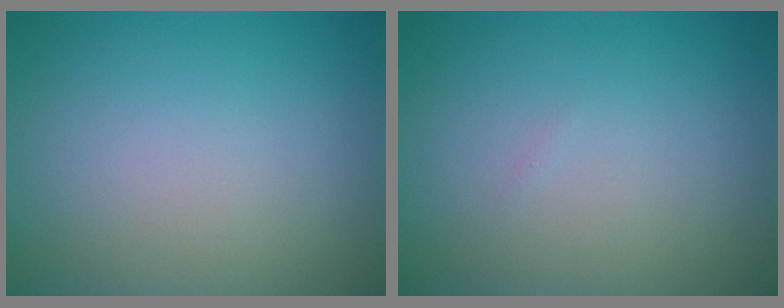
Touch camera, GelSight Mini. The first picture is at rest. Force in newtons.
{"total": 0.0}